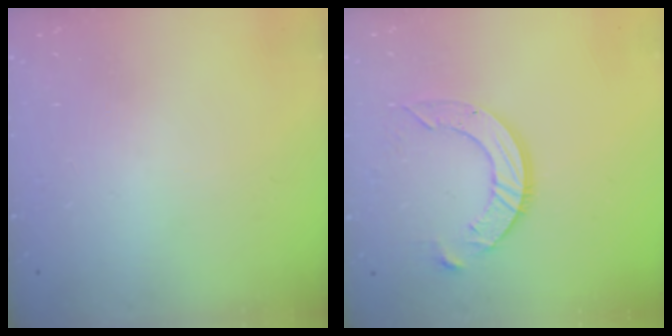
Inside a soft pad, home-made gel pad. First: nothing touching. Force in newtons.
{"total": 10.0, "press": 10.0, "slide": 1.0}